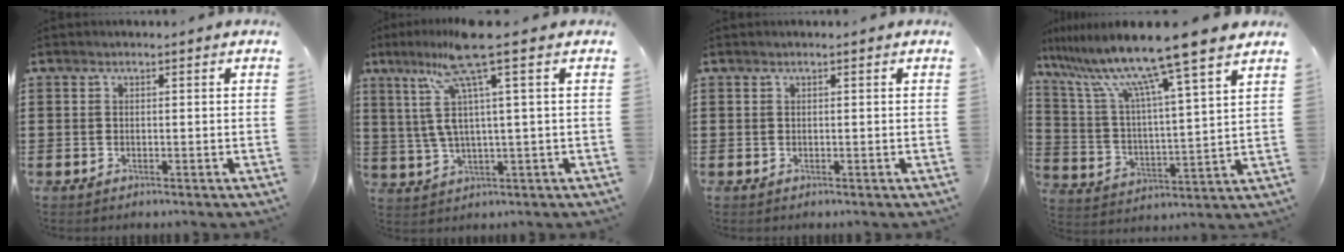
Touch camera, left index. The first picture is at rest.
{"total": 9.4, "force": [4.7, 0.0, 8.2], "torque": [-0.197, -0.024, 0.071]}
{"total": 0.0}
{"total": 12.1, "force": [10.1, -0.8, 6.6], "torque": [-0.168, -0.066, 0.163]}